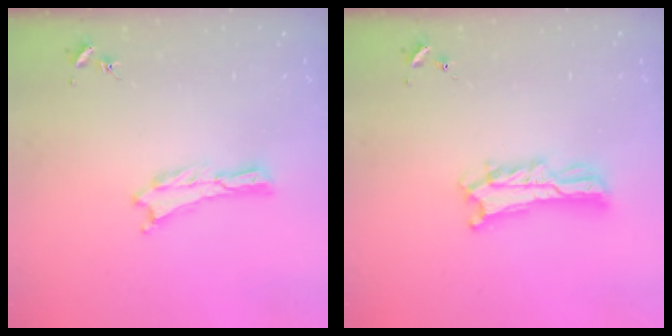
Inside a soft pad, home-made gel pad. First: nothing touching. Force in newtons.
{"total": 4.9, "press": 4.8, "slide": 0.5}